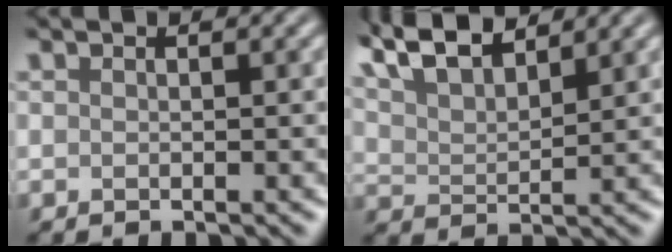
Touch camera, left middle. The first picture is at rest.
{"total": 7.2, "force": [5.8, 2.0, 3.8], "torque": [-0.074, 0.020, 0.089]}